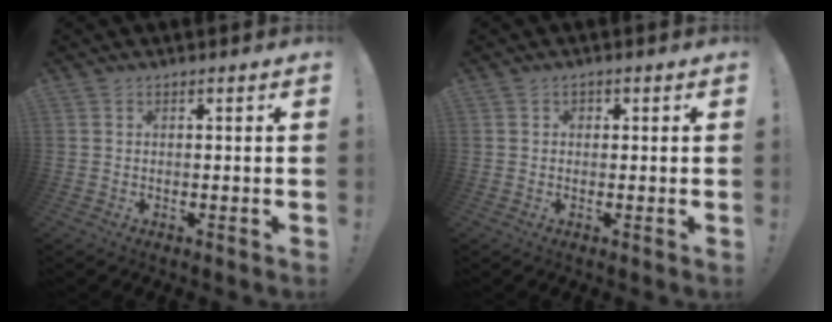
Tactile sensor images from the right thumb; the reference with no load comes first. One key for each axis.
{"total": 1.3, "fx": -0.1, "fy": 1.2, "fz": 0.6, "tx": -0.004, "ty": 0.002, "tz": -0.003}